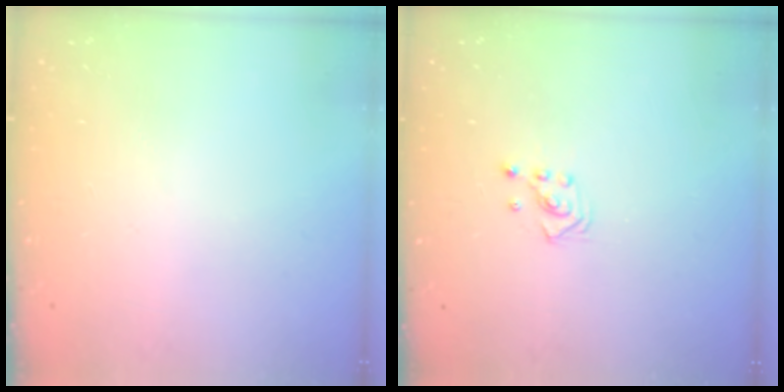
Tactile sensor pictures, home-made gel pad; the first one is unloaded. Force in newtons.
{"total": 2.8, "press": 2.8, "slide": 0.3}